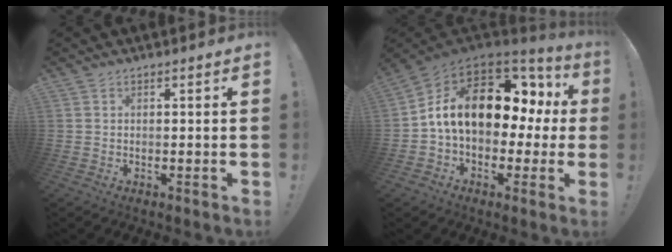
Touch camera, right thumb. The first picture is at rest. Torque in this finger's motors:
{"motor_torque": [2.51, 2.50, 0.54, 0.05, 0.51]}